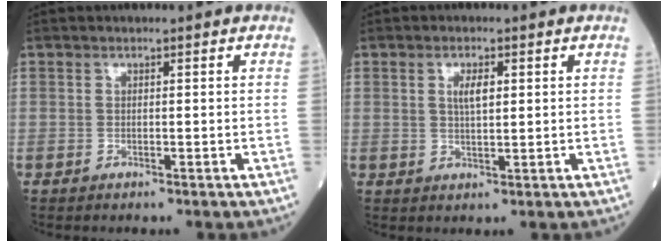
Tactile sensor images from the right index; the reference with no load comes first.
{"total": 2.9, "force": [0.9, 0.8, 2.7], "torque": [-0.052, 0.001, 0.016]}